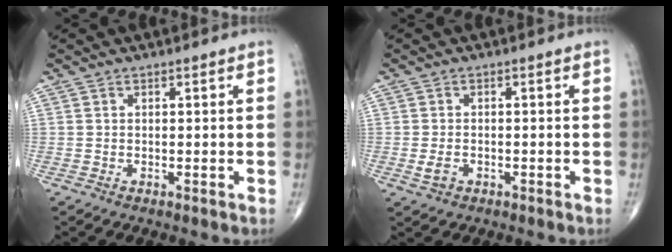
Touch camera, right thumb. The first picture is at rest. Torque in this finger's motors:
{"motor_torque": [-0.24, -0.19, 0.06, 0.33, 0.02]}